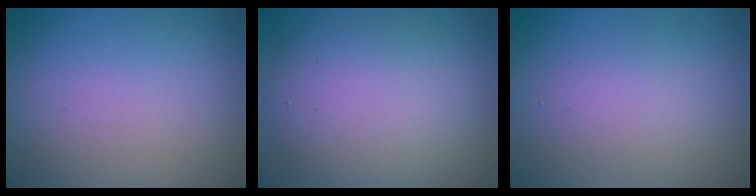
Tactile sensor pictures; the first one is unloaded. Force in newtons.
{"total": 6.9, "press": 6.9, "slide": 0.2}
{"total": 2.0, "press": 2.0, "slide": 0.1}